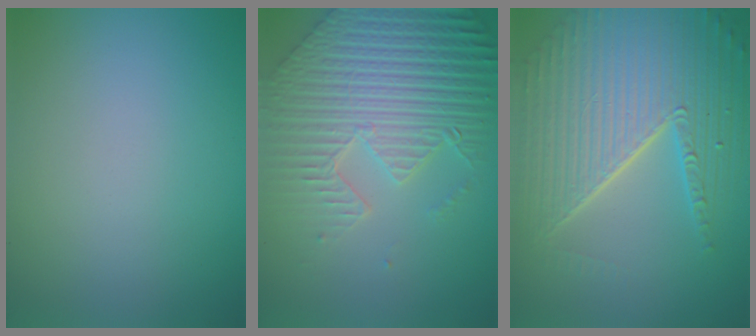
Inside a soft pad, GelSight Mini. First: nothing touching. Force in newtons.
{"total": 9.2, "press": 6.5, "slide": 6.6}
{"total": 9.7, "press": 6.2, "slide": 7.5}